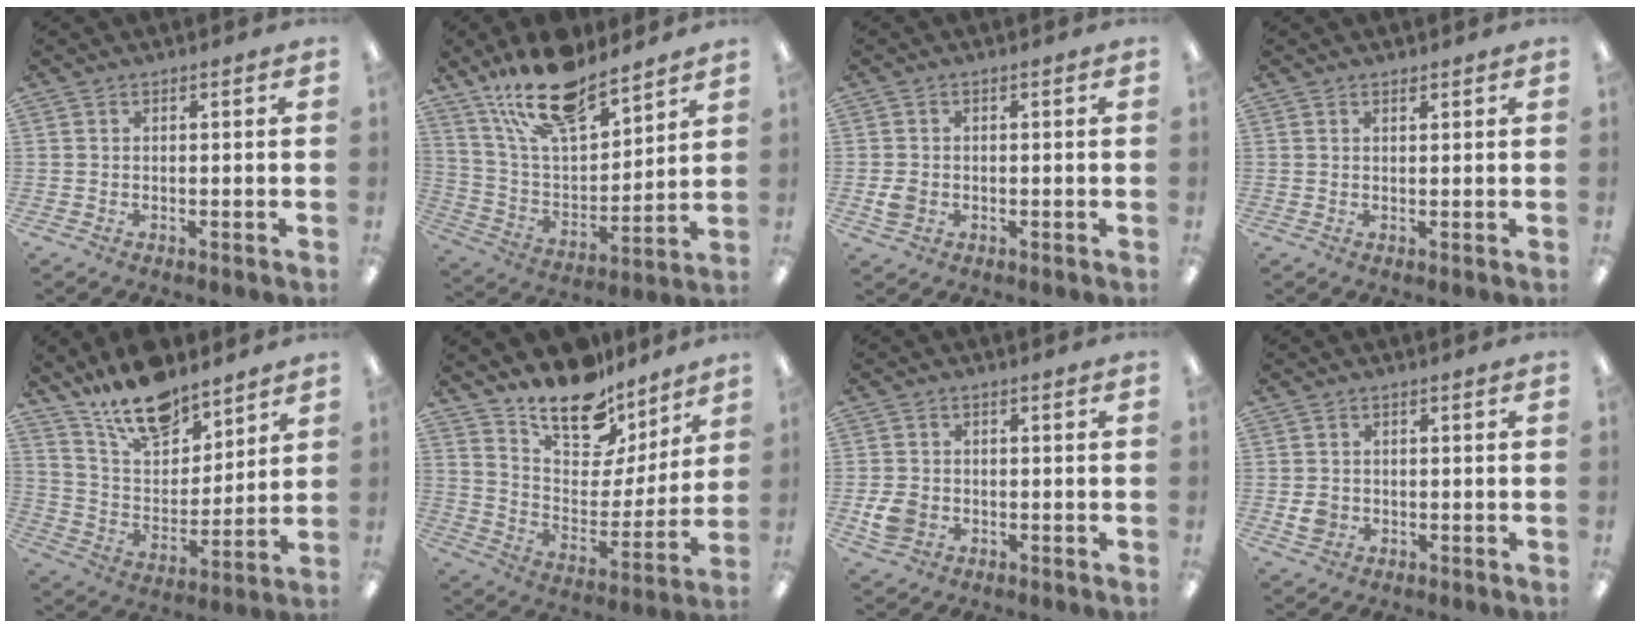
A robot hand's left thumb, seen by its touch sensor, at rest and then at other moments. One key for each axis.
{"total": 19.7, "fx": 15.2, "fy": 7.4, "fz": 10.0, "tx": -0.190, "ty": -0.084, "tz": 0.268}
{"total": 2.8, "fx": -0.5, "fy": 2.3, "fz": 1.5, "tx": -0.016, "ty": 0.002, "tz": -0.010}
{"total": 1.0, "fx": 0.9, "fy": 0.4, "fz": 0.2, "tx": 0.002, "ty": -0.005, "tz": 0.015}
{"total": 16.4, "fx": 13.1, "fy": 7.2, "fz": 6.9, "tx": -0.123, "ty": -0.079, "tz": 0.236}
{"total": 18.1, "fx": 14.5, "fy": 8.4, "fz": 6.8, "tx": -0.120, "ty": -0.109, "tz": 0.260}
{"total": 4.8, "fx": -1.3, "fy": 3.9, "fz": 2.5, "tx": -0.045, "ty": 0.002, "tz": -0.023}
{"total": 3.1, "fx": -0.4, "fy": 2.7, "fz": 1.5, "tx": -0.009, "ty": -0.002, "tz": -0.008}